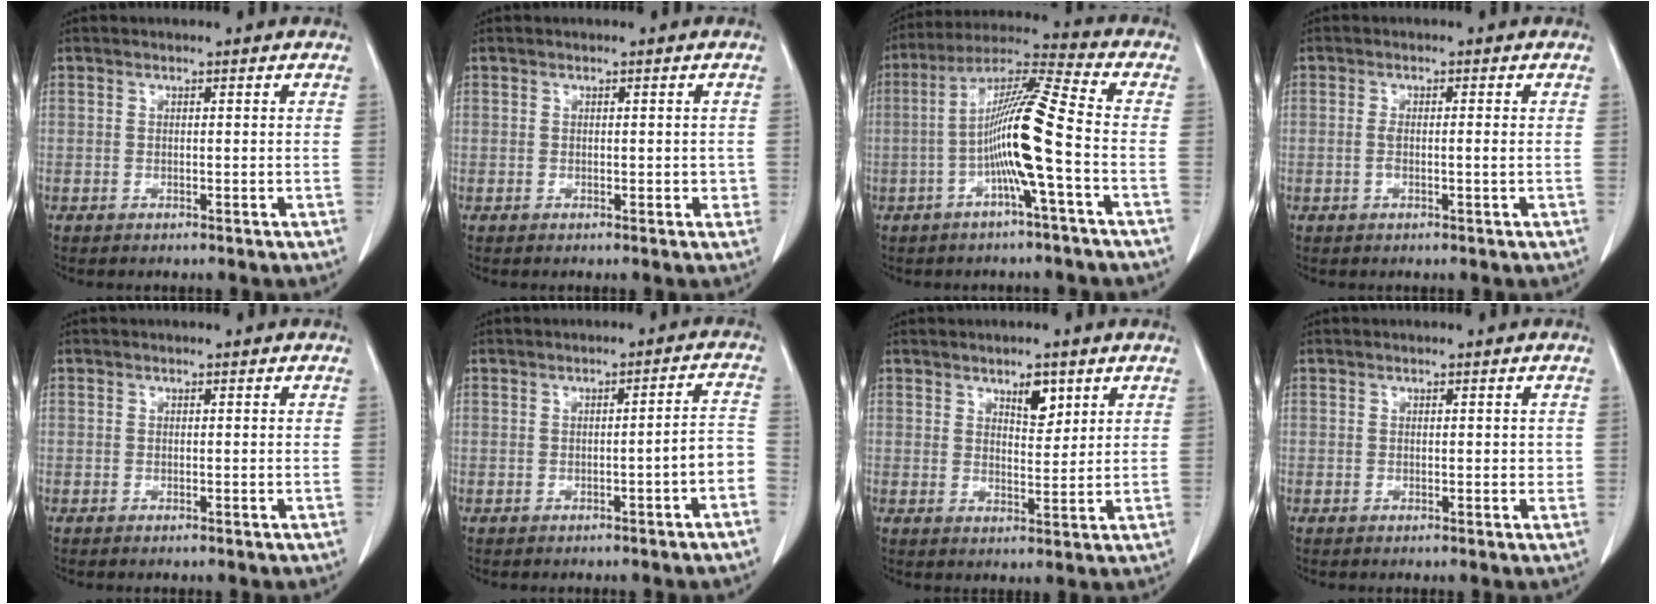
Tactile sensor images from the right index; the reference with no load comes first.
{"total": 1.7, "force": [0.0, 1.0, 1.3], "torque": [-0.010, 0.003, 0.000]}
{"total": 11.9, "force": [-2.7, -0.8, 11.6], "torque": [-0.219, 0.015, -0.058]}
{"total": 2.1, "force": [-0.3, 0.3, 2.0], "torque": [-0.043, 0.004, -0.003]}
{"total": 0.0}
{"total": 3.9, "force": [-1.8, 0.0, 3.4], "torque": [-0.032, 0.017, -0.026]}
{"total": 4.0, "force": [2.4, 1.6, 2.7], "torque": [-0.041, -0.004, 0.040]}
{"total": 1.2, "force": [0.2, 0.7, 0.9], "torque": [-0.008, 0.001, 0.002]}